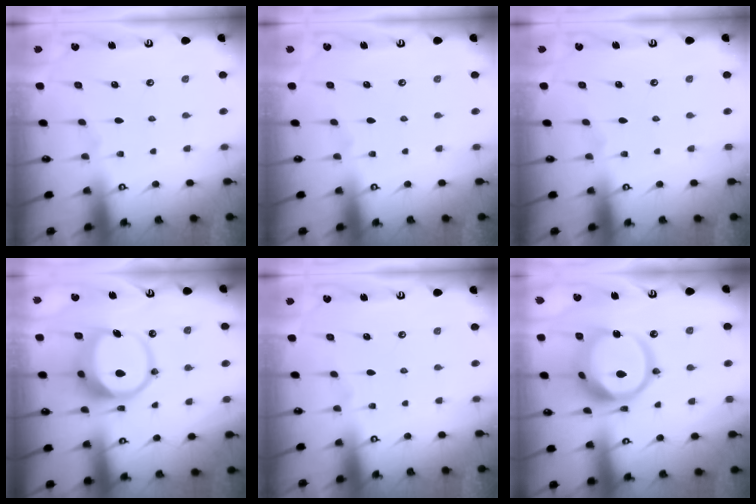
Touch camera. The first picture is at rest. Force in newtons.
{"total": 0.0}
{"total": 0.0}
{"total": 12.2, "press": 12.0, "slide": 2.2}
{"total": 0.0}
{"total": 17.9, "press": 17.7, "slide": 2.2}